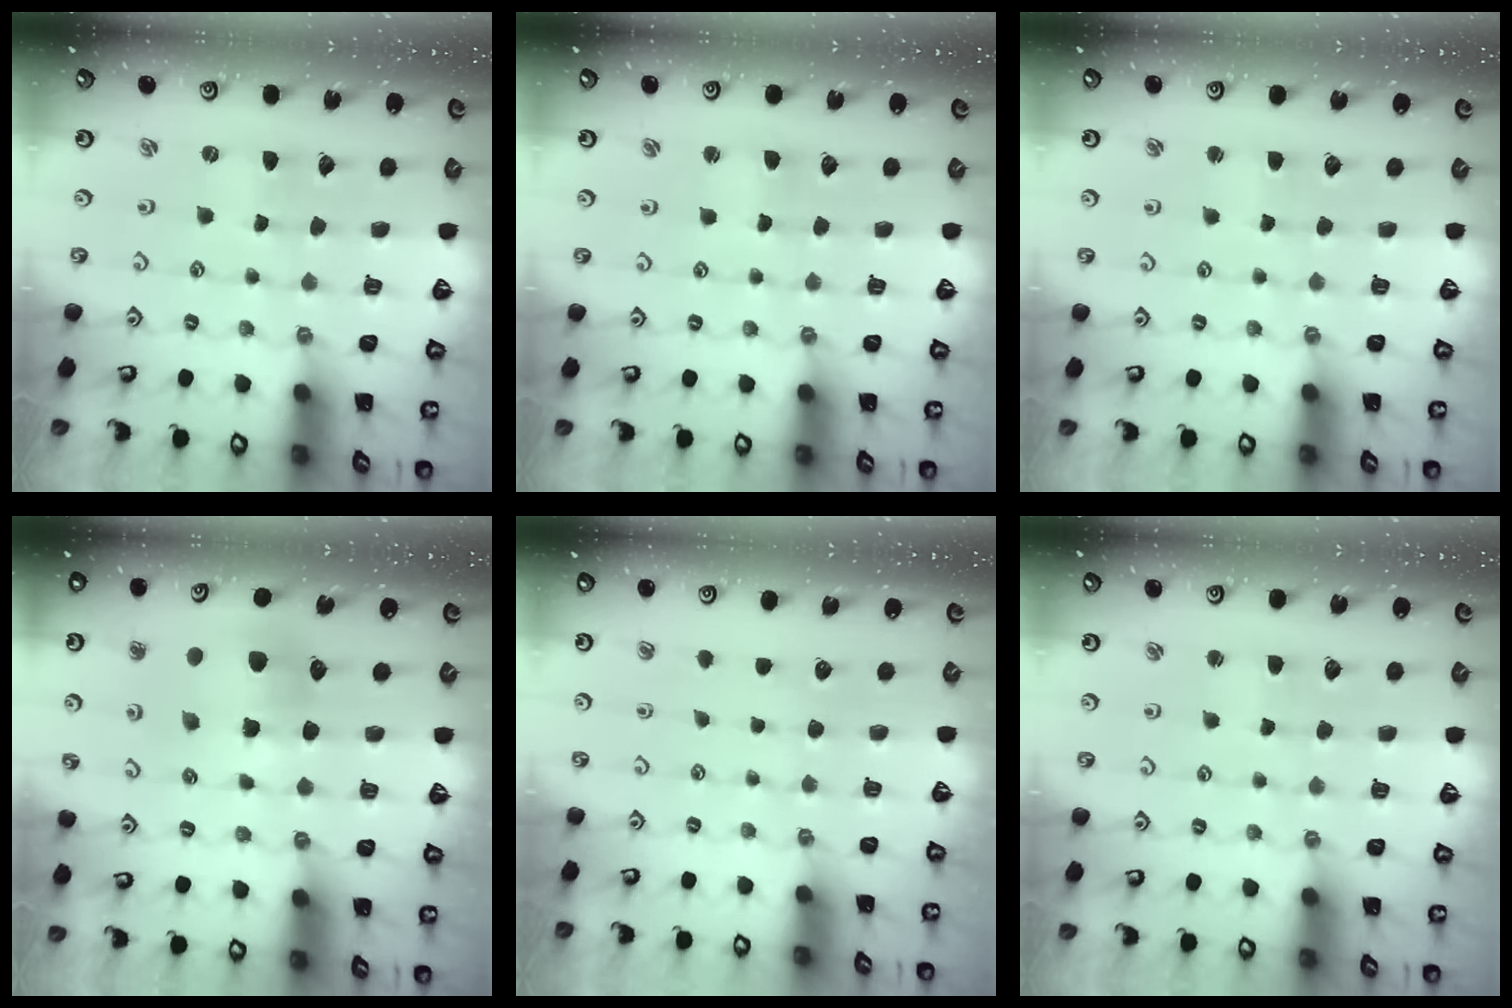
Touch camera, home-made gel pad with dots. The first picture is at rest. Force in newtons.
{"total": 1.2, "press": 1.1, "slide": 0.3}
{"total": 1.9, "press": 1.9, "slide": 0.3}
{"total": 8.8, "press": 8.7, "slide": 1.1}
{"total": 0.0}
{"total": 1.9, "press": 1.9, "slide": 0.3}